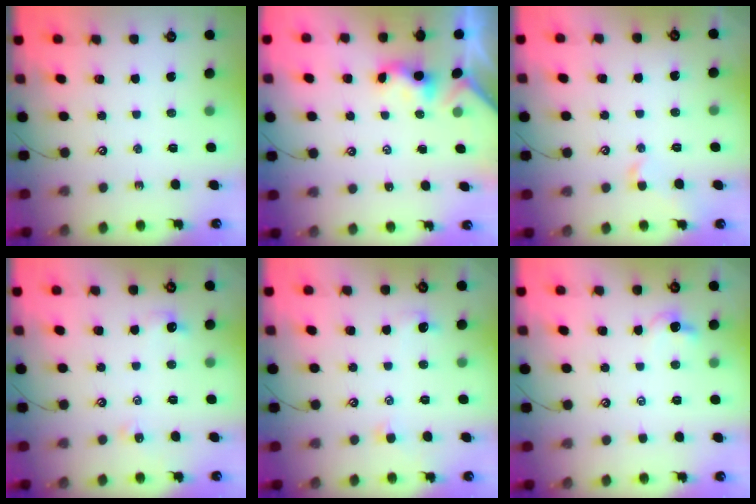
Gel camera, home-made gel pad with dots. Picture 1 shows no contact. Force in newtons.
{"total": 0.5, "press": 0.4, "slide": 0.3}
{"total": 0.6, "press": 0.1, "slide": 0.5}
{"total": 2.2, "press": 2.1, "slide": 0.6}
{"total": 1.0, "press": 0.7, "slide": 0.7}
{"total": 0.8, "press": 0.6, "slide": 0.5}